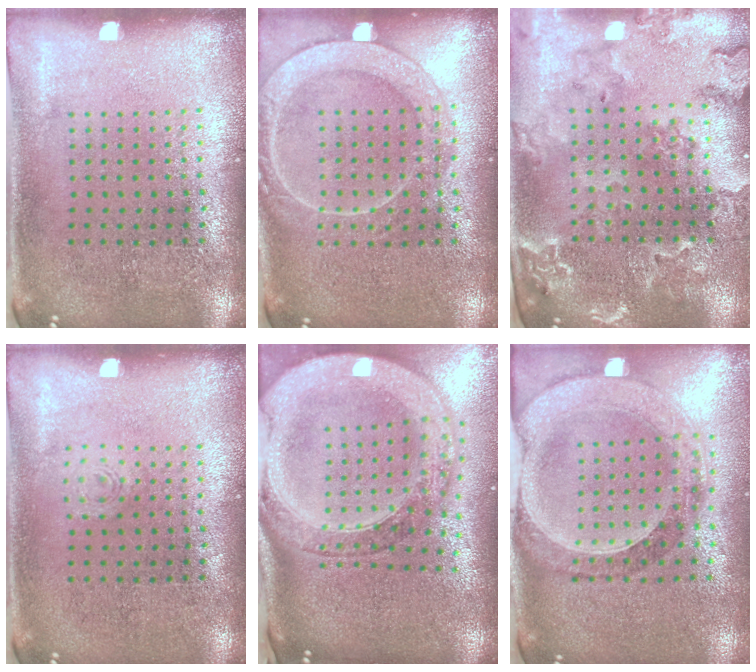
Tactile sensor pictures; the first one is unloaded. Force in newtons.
{"total": 3.0, "press": 2.9, "slide": 0.5}
{"total": 1.9, "press": 1.9, "slide": 0.2}
{"total": 0.6, "press": 0.6, "slide": 0.2}
{"total": 3.8, "press": 3.0, "slide": 2.4}
{"total": 1.4, "press": 1.3, "slide": 0.4}